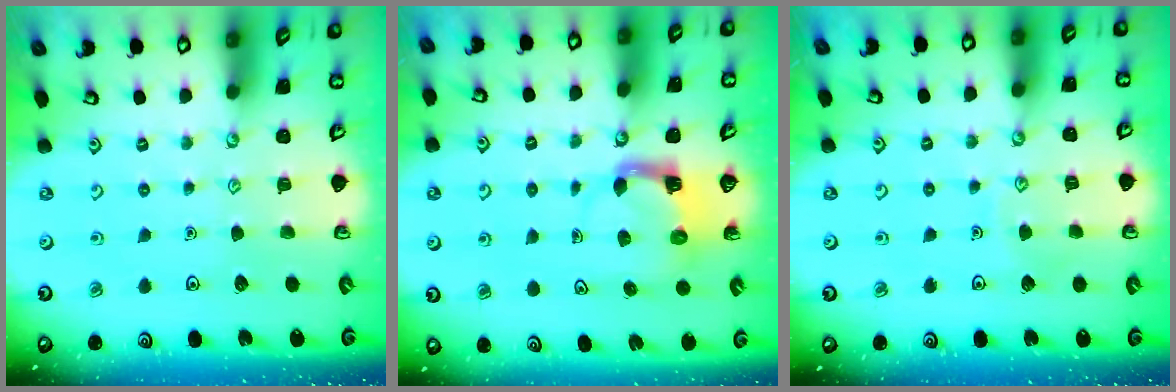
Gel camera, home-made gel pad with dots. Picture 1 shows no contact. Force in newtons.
{"total": 3.9, "press": 3.9, "slide": 0.7}
{"total": 5.8, "press": 5.8, "slide": 0.6}